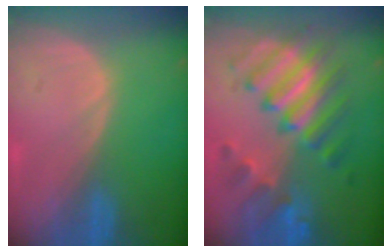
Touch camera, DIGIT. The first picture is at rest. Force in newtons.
{"total": 9.9, "press": 9.9, "slide": 0.7}